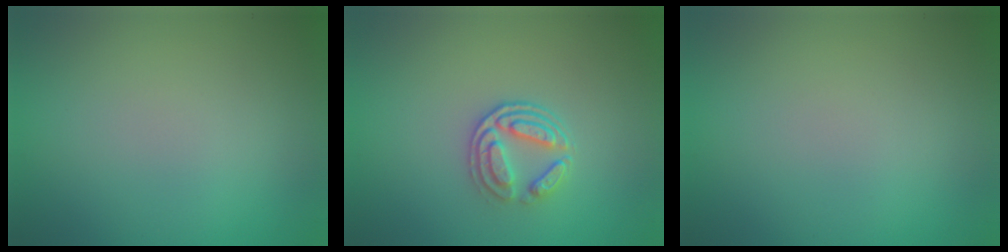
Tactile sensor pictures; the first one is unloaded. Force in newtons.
{"total": 2.6, "press": 2.1, "slide": 1.6}
{"total": 0.0}